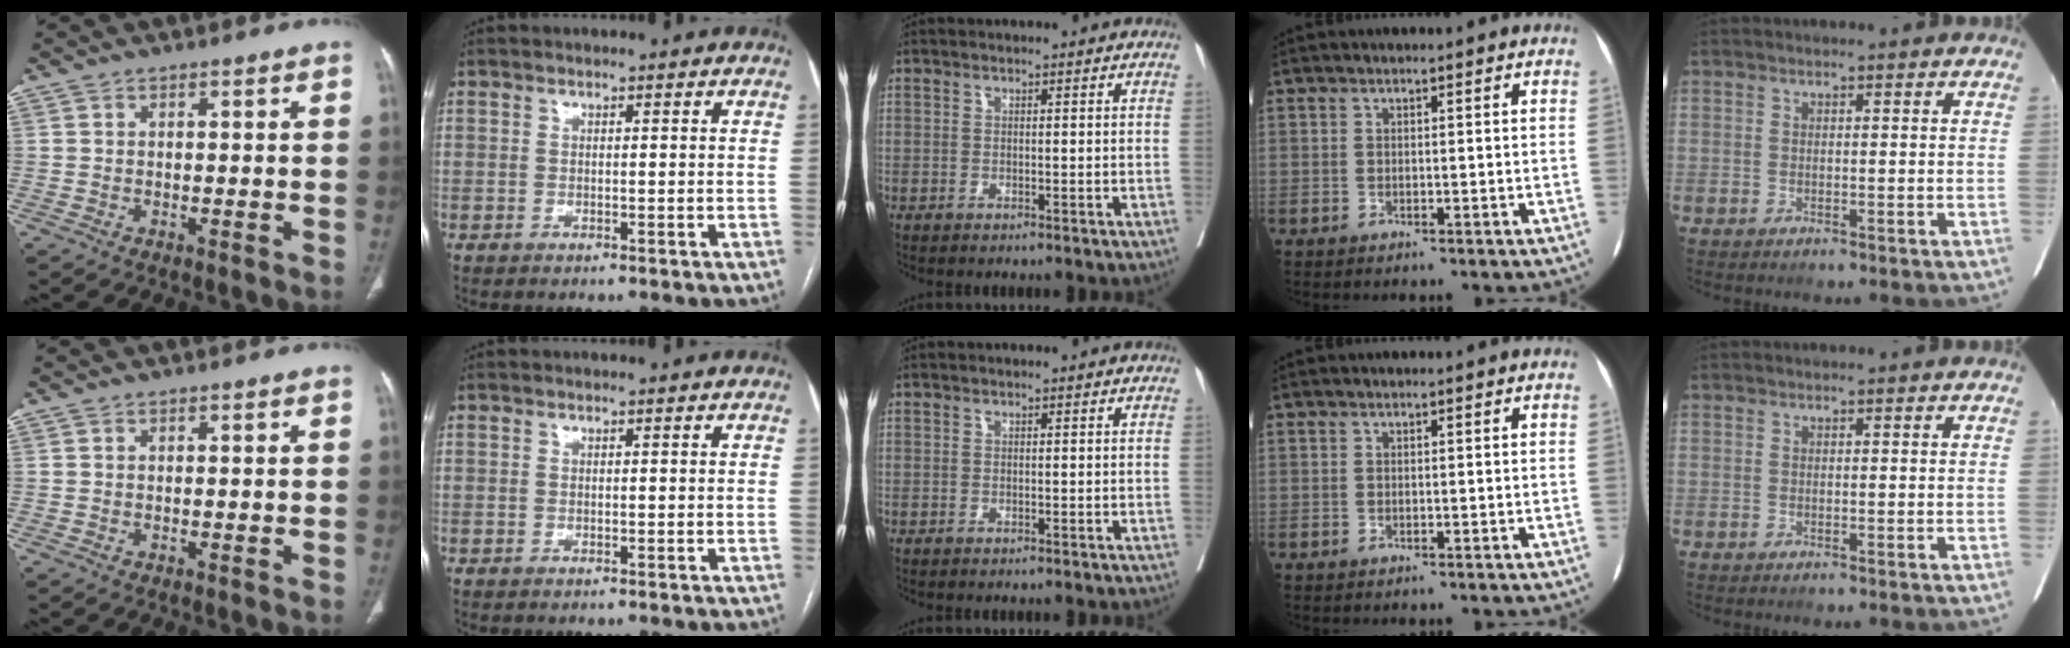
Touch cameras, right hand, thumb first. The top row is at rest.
{}